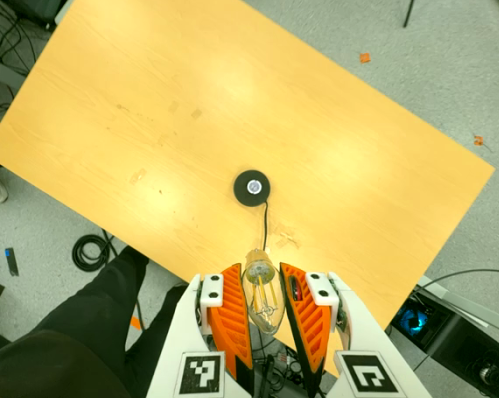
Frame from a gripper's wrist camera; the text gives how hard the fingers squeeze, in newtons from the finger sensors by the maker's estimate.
{"total": 12.5, "left": 13.2, "right": 11.7}